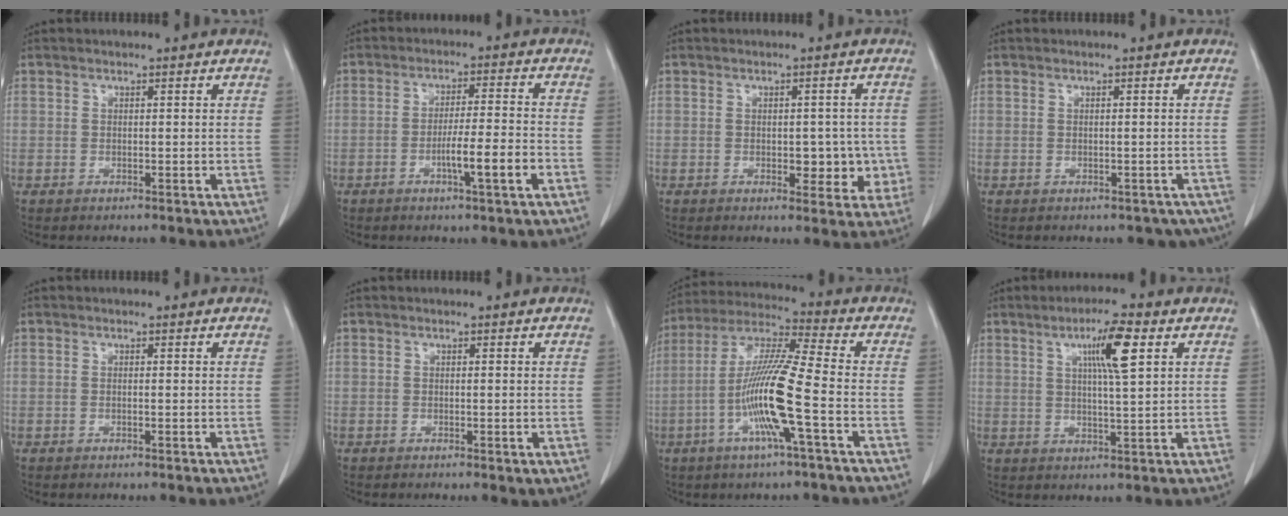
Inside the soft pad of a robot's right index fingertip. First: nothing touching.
{"total": 7.1, "force": [-2.8, -0.2, 6.6], "torque": [-0.106, -0.003, -0.046]}
{"total": 5.4, "force": [-0.9, 3.1, 4.3], "torque": [-0.034, 0.006, -0.006]}
{"total": 3.7, "force": [-2.7, 2.3, 1.1], "torque": [0.002, 0.014, -0.028]}
{"total": 0.0}
{"total": 1.3, "force": [-0.2, 0.2, 1.2], "torque": [-0.020, -0.005, 0.000]}
{"total": 13.4, "force": [-3.9, -0.4, 12.8], "torque": [-0.258, -0.003, -0.083]}
{"total": 7.4, "force": [2.9, 0.2, 6.8], "torque": [-0.118, 0.004, 0.049]}